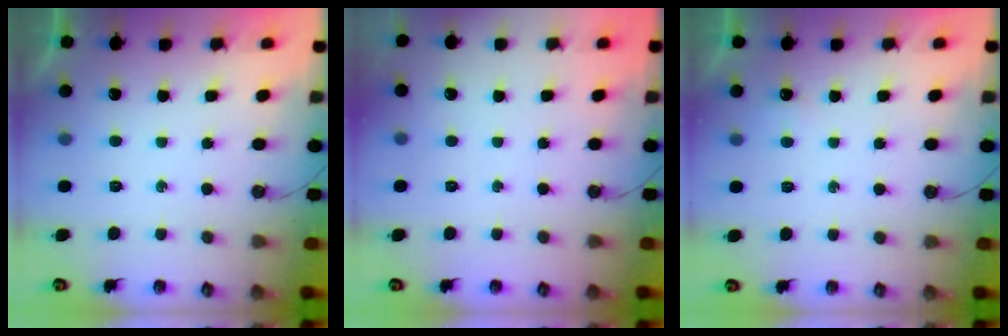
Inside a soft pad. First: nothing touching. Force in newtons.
{"total": 0.0}
{"total": 2.2, "press": 2.1, "slide": 0.4}